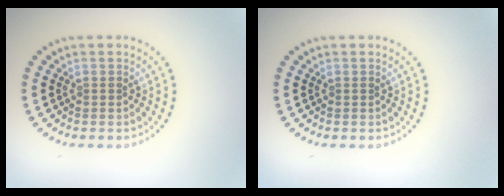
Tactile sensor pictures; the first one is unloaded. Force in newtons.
{"total": 0.0}